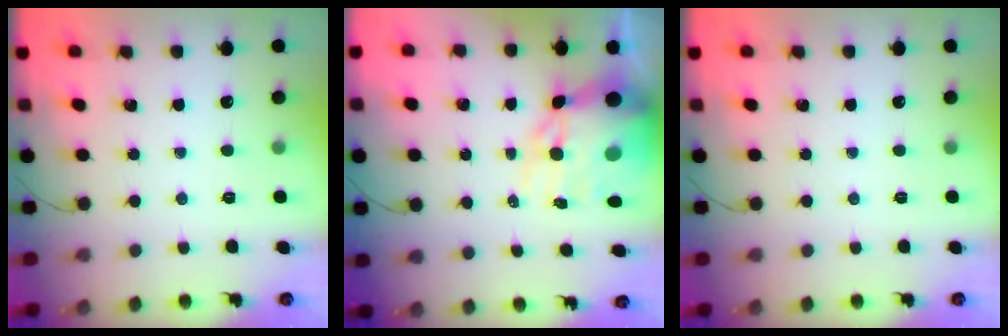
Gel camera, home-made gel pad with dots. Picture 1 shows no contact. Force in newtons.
{"total": 15.0, "press": 14.6, "slide": 3.6}
{"total": 0.0}